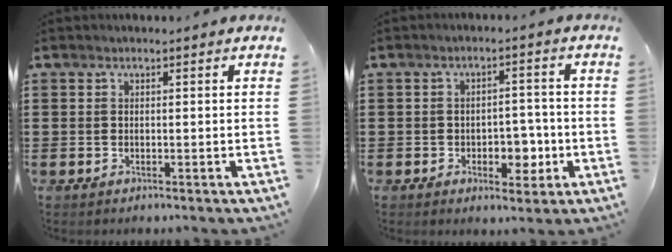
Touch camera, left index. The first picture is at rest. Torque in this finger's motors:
{"motor_torque": [0.68, 0.06, 0.36, 0.05]}